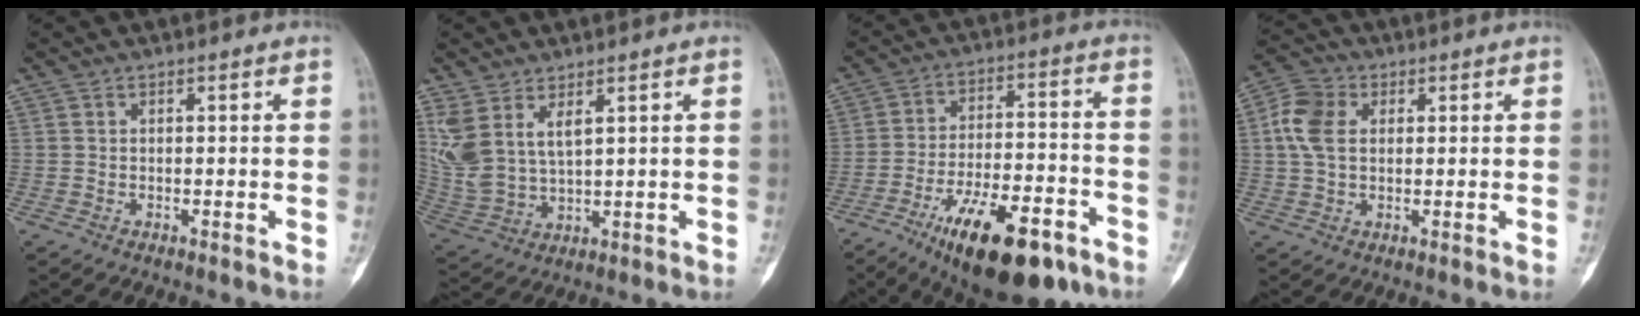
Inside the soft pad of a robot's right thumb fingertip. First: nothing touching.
{"total": 9.0, "force": [4.5, 4.2, 6.6], "torque": [-0.142, -0.018, 0.108]}
{"total": 20.0, "force": [-11.6, 7.5, 14.5], "torque": [-0.214, 0.062, -0.180]}
{"total": 7.5, "force": [1.5, 5.3, 5.1], "torque": [-0.102, 0.016, 0.024]}